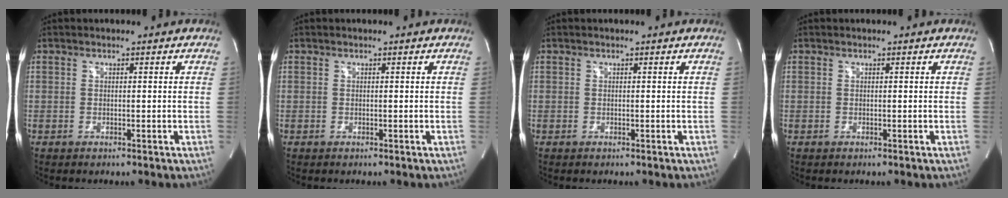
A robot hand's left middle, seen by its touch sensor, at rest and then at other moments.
{"total": 0.0}
{"total": 0.0}
{"total": 0.0}